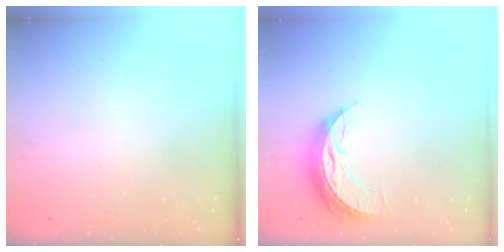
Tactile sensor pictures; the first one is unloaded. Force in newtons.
{"total": 9.0, "press": 9.0, "slide": 0.6}